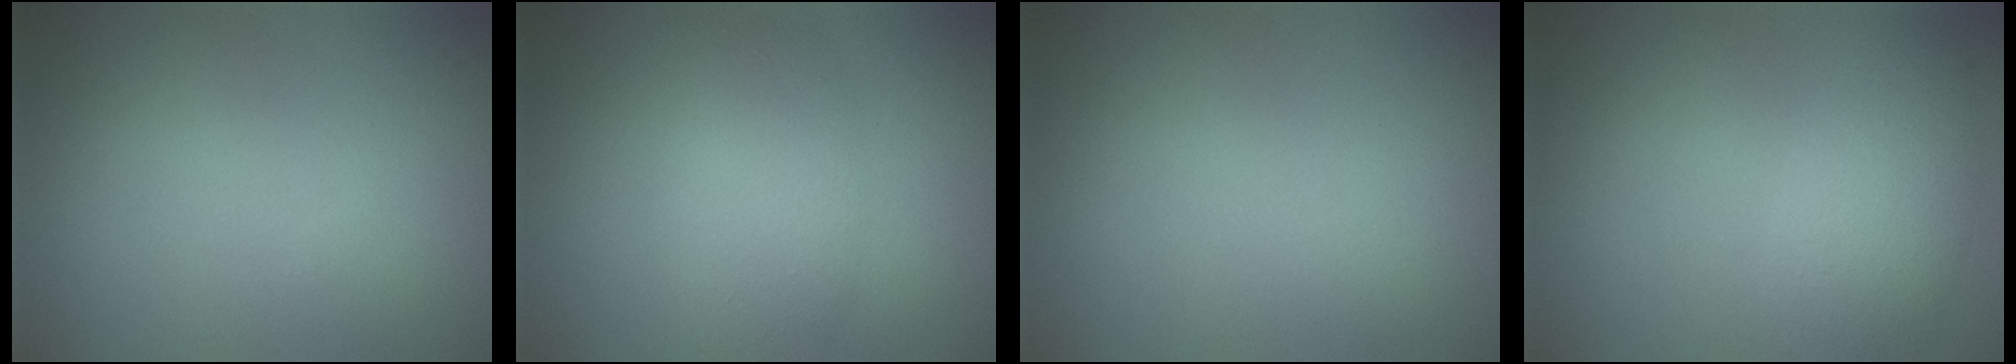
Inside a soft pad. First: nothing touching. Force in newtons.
{"total": 4.2, "press": 4.2, "slide": 0.2}
{"total": 0.0}
{"total": 3.7, "press": 3.7, "slide": 0.2}